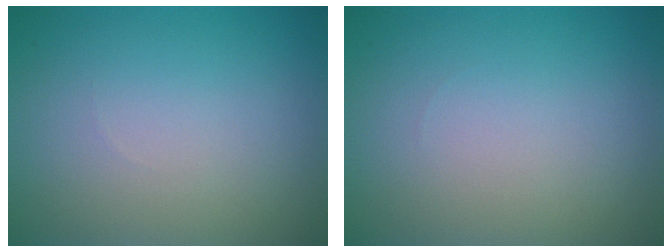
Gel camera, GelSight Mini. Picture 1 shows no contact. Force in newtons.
{"total": 0.0}